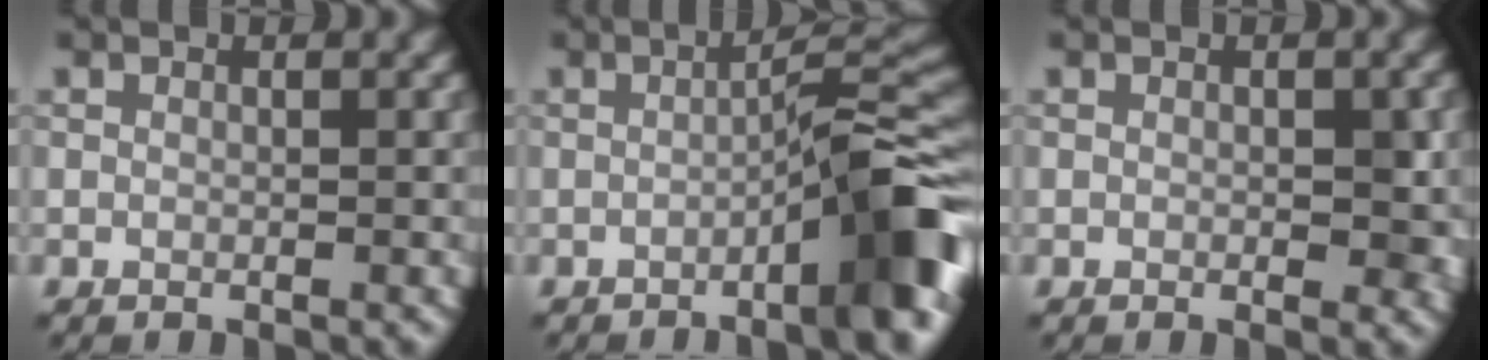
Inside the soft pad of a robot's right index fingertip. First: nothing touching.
{"total": 8.1, "force": [-3.6, 1.2, 7.2], "torque": [-0.085, 0.027, -0.061]}
{"total": 2.6, "force": [-0.3, 1.1, 2.3], "torque": [-0.024, -0.001, -0.004]}